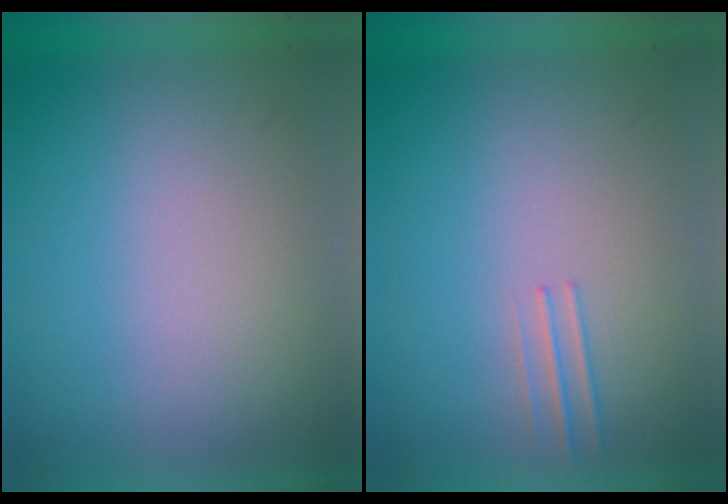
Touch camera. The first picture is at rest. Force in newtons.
{"total": 1.2}